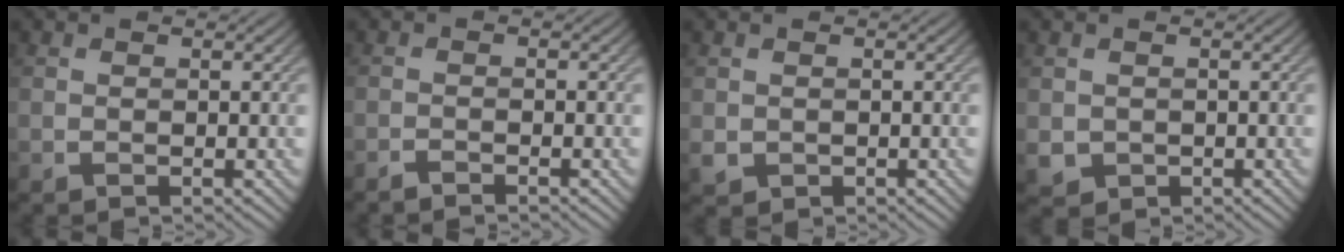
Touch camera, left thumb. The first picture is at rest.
{"total": 1.3, "force": [-1.2, 0.1, 0.4], "torque": [-0.007, -0.001, -0.026]}
{"total": 1.4, "force": [0.0, 1.3, 0.4], "torque": [-0.016, -0.010, 0.004]}
{"total": 2.0, "force": [-0.1, 2.0, 0.5], "torque": [-0.024, -0.013, 0.001]}